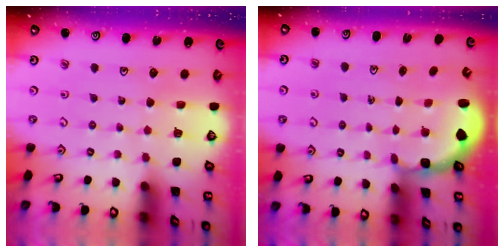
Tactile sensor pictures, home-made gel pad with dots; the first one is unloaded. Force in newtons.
{"total": 2.7, "press": 2.0, "slide": 1.7}